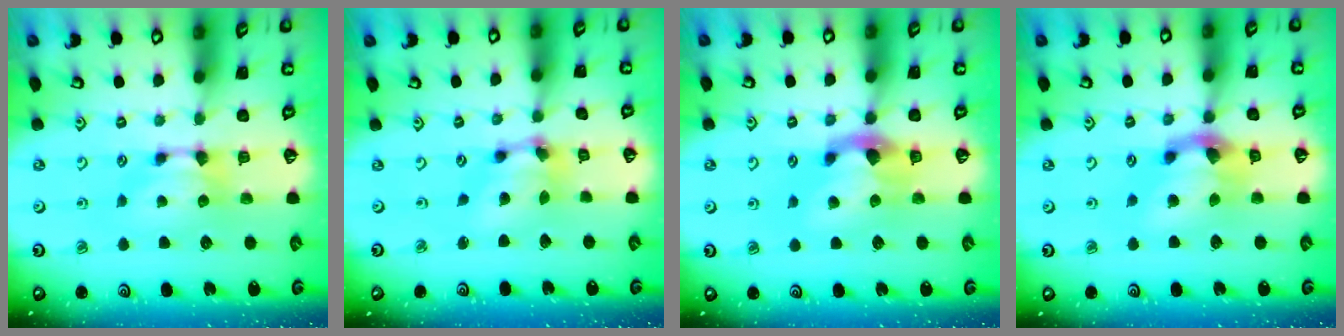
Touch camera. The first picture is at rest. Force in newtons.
{"total": 4.8, "press": 4.4, "slide": 1.9}
{"total": 3.9, "press": 3.5, "slide": 1.7}
{"total": 6.2, "press": 5.8, "slide": 2.1}